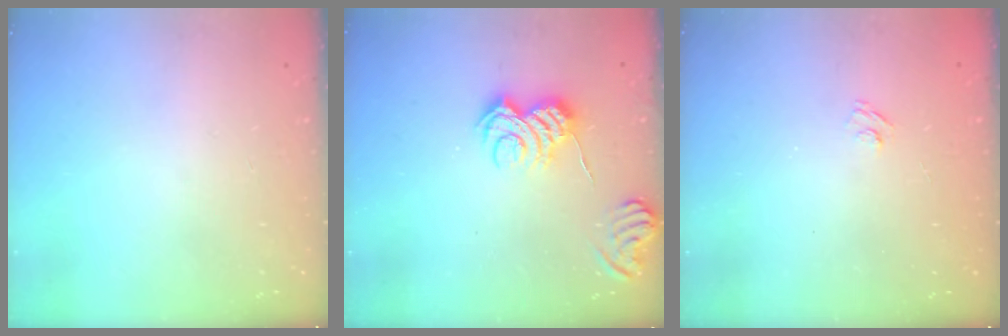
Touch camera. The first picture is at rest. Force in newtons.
{"total": 5.4, "press": 5.3, "slide": 1.0}
{"total": 2.7, "press": 2.5, "slide": 0.9}